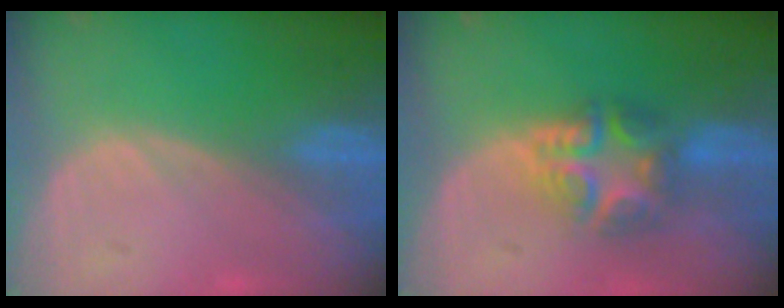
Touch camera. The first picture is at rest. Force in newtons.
{"total": 7.5, "press": 6.5, "slide": 3.7}